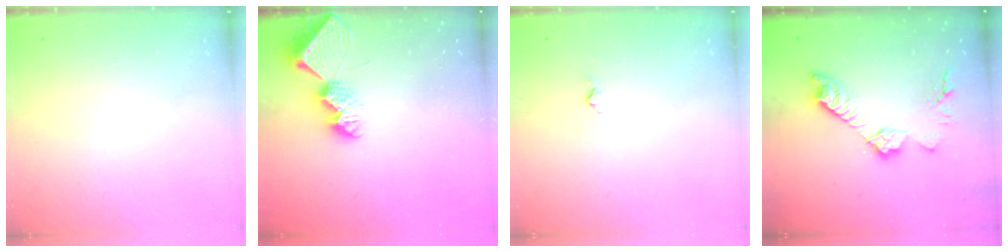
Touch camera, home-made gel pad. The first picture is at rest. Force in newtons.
{"total": 9.1, "press": 9.1, "slide": 0.7}
{"total": 3.3, "press": 3.3, "slide": 0.5}
{"total": 12.3, "press": 12.2, "slide": 0.6}